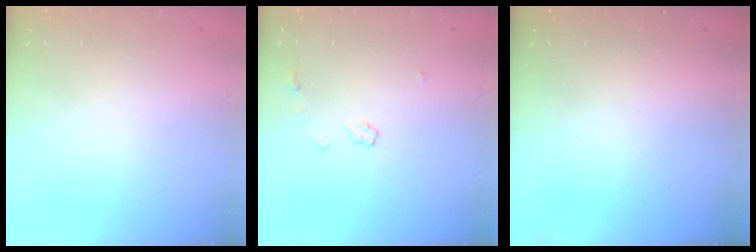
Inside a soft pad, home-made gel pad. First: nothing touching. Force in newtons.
{"total": 4.2, "press": 4.1, "slide": 0.5}
{"total": 0.0}